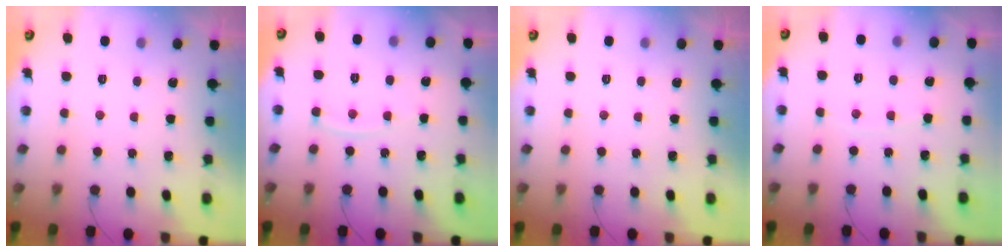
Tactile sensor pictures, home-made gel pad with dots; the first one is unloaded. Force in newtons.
{"total": 3.3, "press": 3.3, "slide": 0.5}
{"total": 0.0}
{"total": 2.0, "press": 2.0, "slide": 0.4}